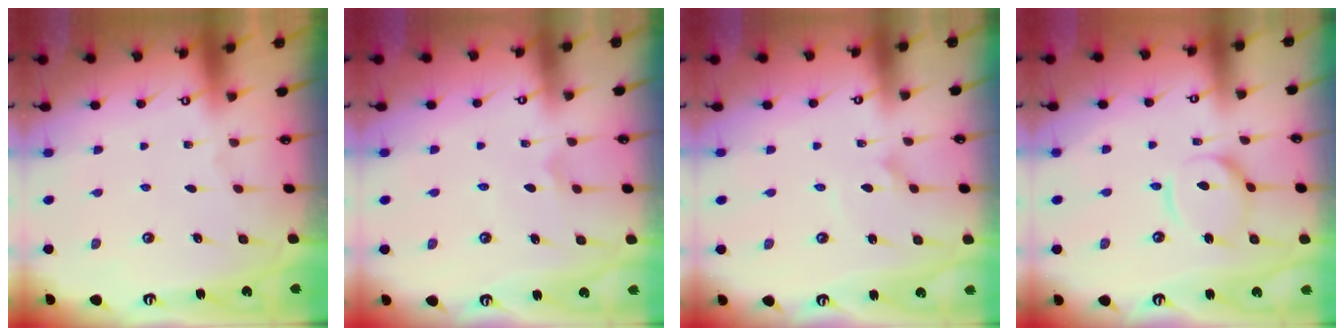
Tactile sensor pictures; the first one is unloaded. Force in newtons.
{"total": 3.9, "press": 3.8, "slide": 0.4}
{"total": 1.0, "press": 1.0, "slide": 0.0}
{"total": 9.0, "press": 9.0, "slide": 0.9}